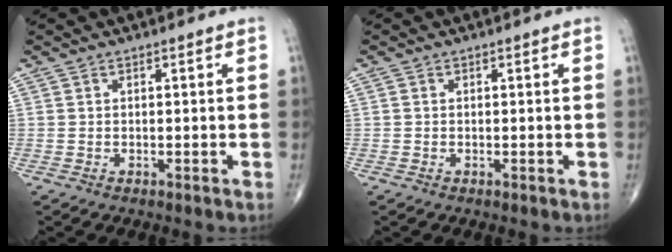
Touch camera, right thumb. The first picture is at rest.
{"total": 0.0}